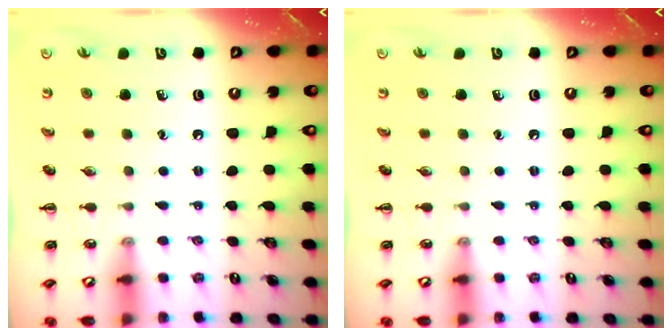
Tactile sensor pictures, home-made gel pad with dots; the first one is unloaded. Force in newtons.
{"total": 0.0}